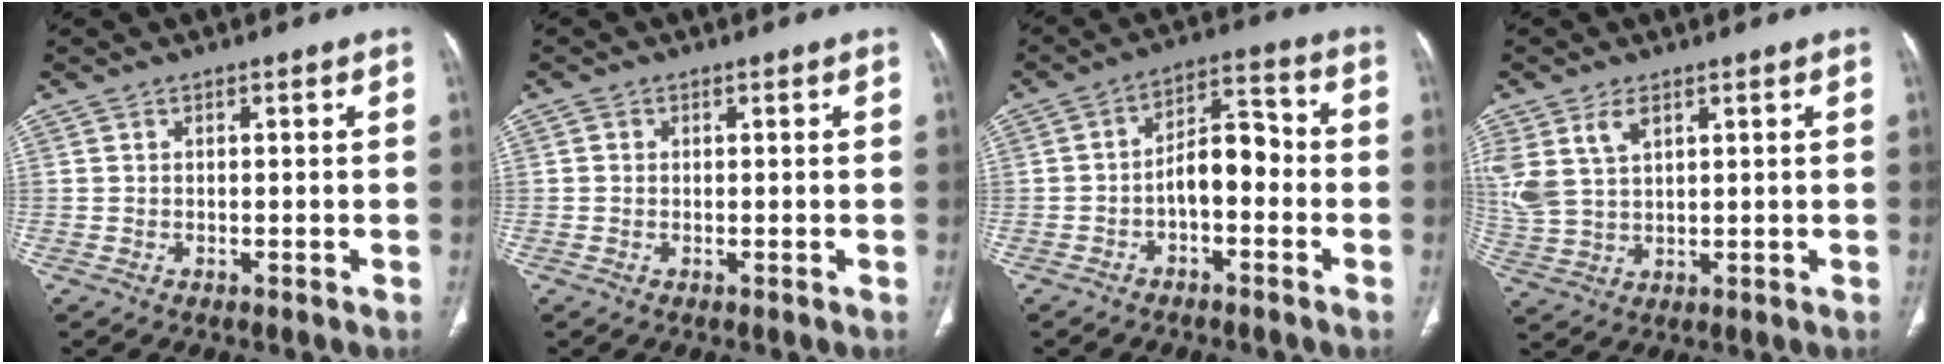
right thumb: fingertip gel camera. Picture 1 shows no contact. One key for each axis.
{"total": 0.8, "fx": 0.0, "fy": 0.7, "fz": 0.2, "tx": 0.000, "ty": 0.002, "tz": 0.001}
{"total": 8.3, "fx": -2.1, "fy": 4.5, "fz": 6.7, "tx": -0.090, "ty": 0.045, "tz": -0.042}
{"total": 8.7, "fx": 3.9, "fy": 5.1, "fz": 5.8, "tx": -0.133, "ty": -0.005, "tz": 0.090}